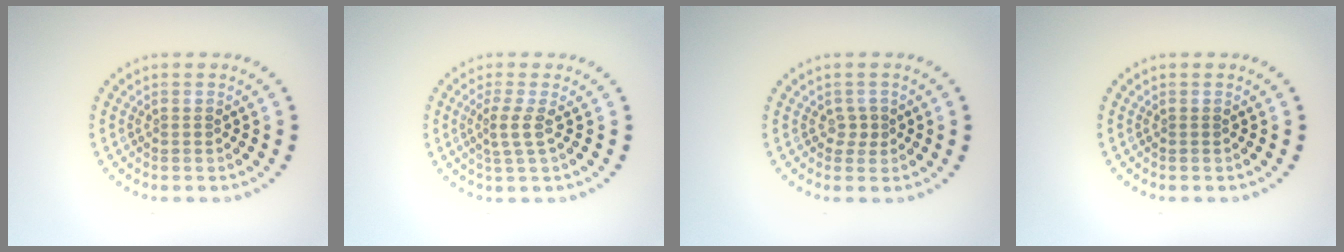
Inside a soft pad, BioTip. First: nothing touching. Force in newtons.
{"total": 1.9, "press": 1.3, "slide": 1.3}
{"total": 1.2, "press": 0.9, "slide": 0.8}
{"total": 0.0}